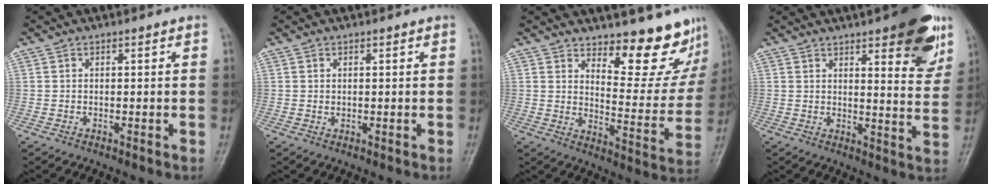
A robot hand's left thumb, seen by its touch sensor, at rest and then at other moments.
{"total": 0.8, "force": [0.3, 0.6, 0.4], "torque": [-0.002, -0.002, 0.005]}
{"total": 13.5, "force": [10.9, 4.5, 6.5], "torque": [-0.040, -0.107, 0.153]}
{"total": 14.9, "force": [8.6, 4.6, 11.3], "torque": [-0.105, -0.041, 0.110]}